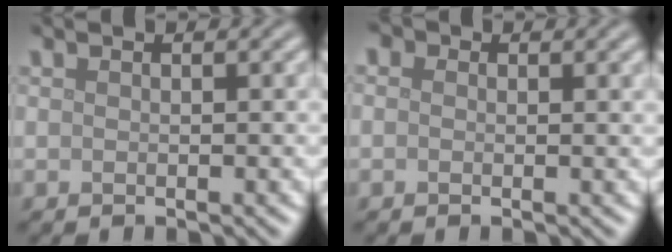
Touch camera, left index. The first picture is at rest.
{"total": 1.7, "force": [0.7, 1.2, 1.0], "torque": [-0.007, 0.005, -0.011]}